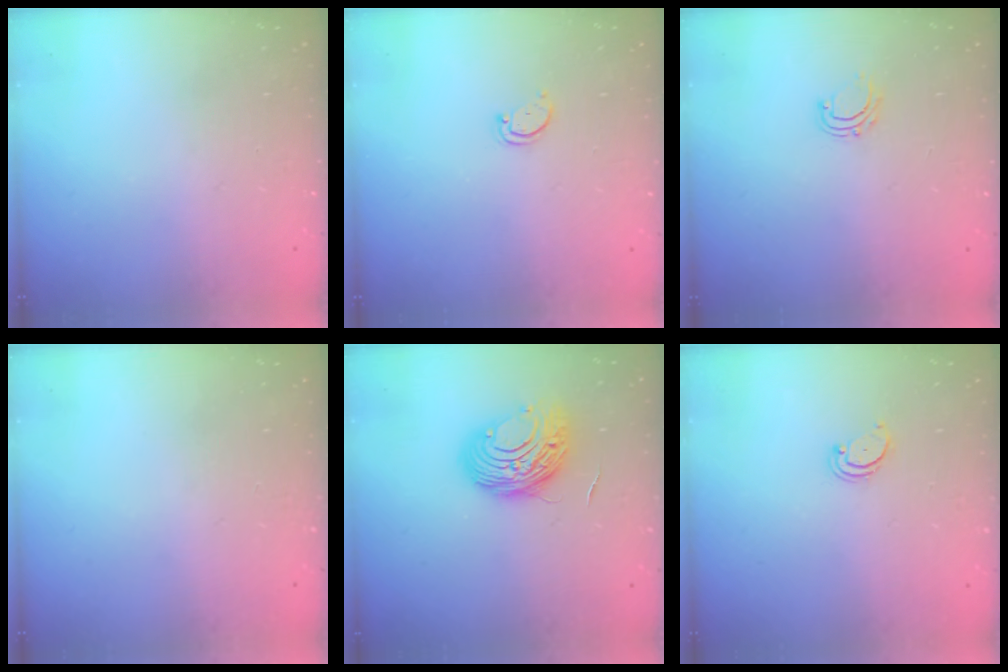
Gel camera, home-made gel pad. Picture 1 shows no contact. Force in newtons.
{"total": 2.6, "press": 2.5, "slide": 0.4}
{"total": 4.9, "press": 4.8, "slide": 0.4}
{"total": 0.0}
{"total": 10.5, "press": 10.5, "slide": 0.9}
{"total": 2.4, "press": 2.3, "slide": 0.5}